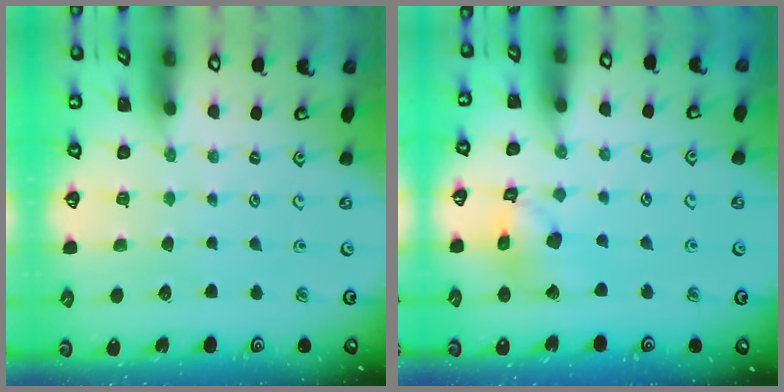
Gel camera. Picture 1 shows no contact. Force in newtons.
{"total": 12.7, "press": 12.6, "slide": 1.8}